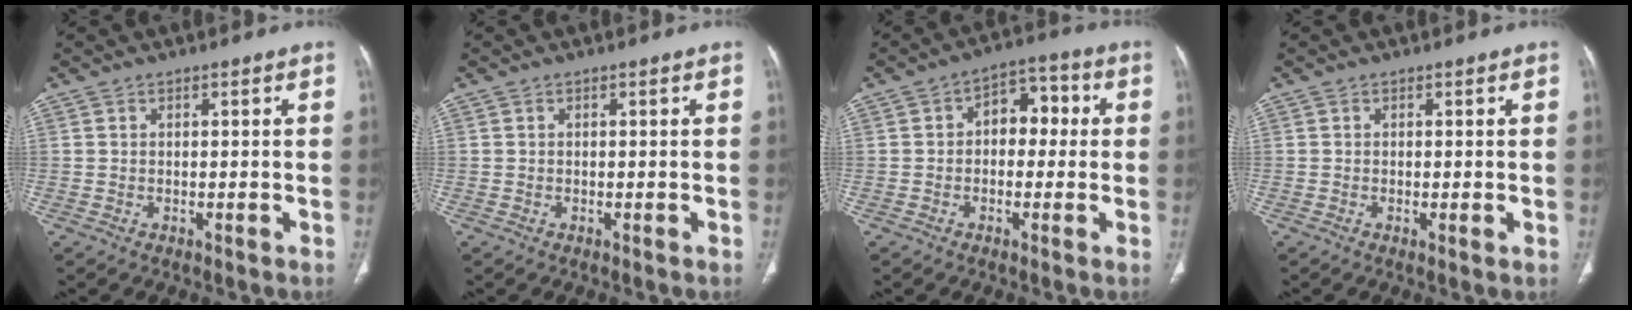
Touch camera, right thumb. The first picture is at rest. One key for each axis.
{"total": 0.0}
{"total": 7.7, "fx": 0.5, "fy": 5.2, "fz": 5.6, "tx": -0.045, "ty": 0.030, "tz": -0.002}
{"total": 1.0, "fx": -0.2, "fy": 0.2, "fz": 0.9, "tx": -0.023, "ty": -0.005, "tz": -0.004}